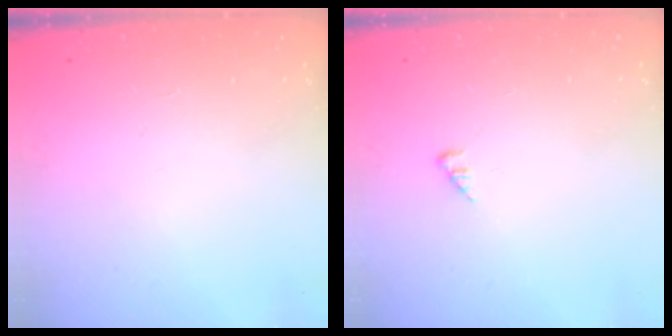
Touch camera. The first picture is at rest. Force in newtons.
{"total": 1.0, "press": 1.0, "slide": 0.2}